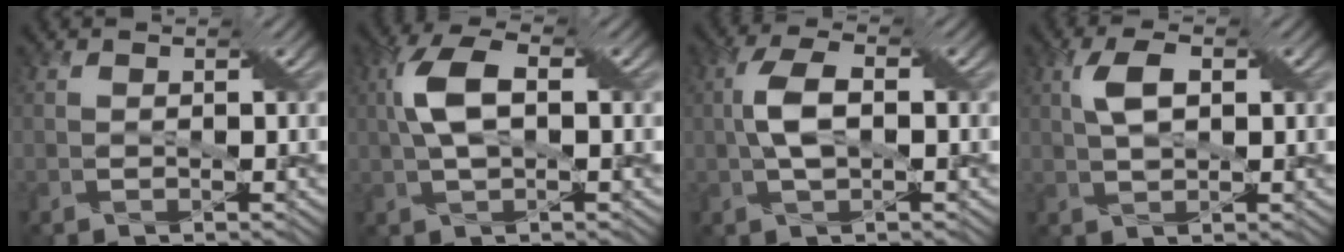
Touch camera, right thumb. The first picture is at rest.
{"total": 6.8, "force": [1.0, 3.1, 5.9], "torque": [-0.136, 0.016, 0.013]}
{"total": 5.0, "force": [0.1, 2.2, 4.5], "torque": [-0.103, 0.007, -0.001]}
{"total": 4.5, "force": [1.3, 2.0, 3.8], "torque": [-0.081, 0.009, 0.024]}